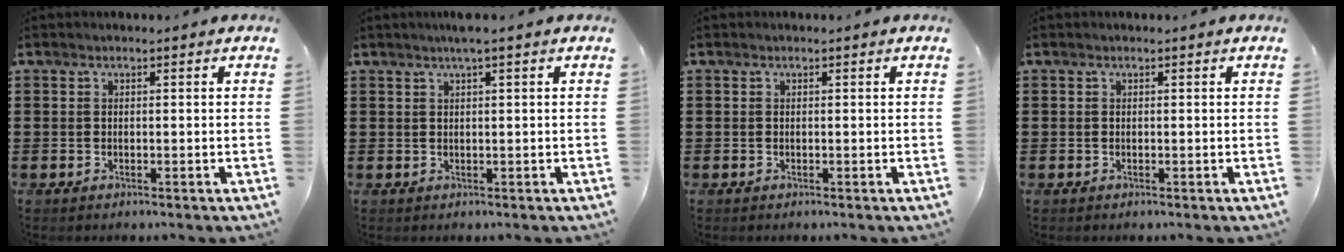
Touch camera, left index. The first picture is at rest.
{"total": 1.7, "force": [1.0, -0.1, 1.4], "torque": [-0.027, 0.000, 0.018]}
{"total": 0.0}
{"total": 0.0}